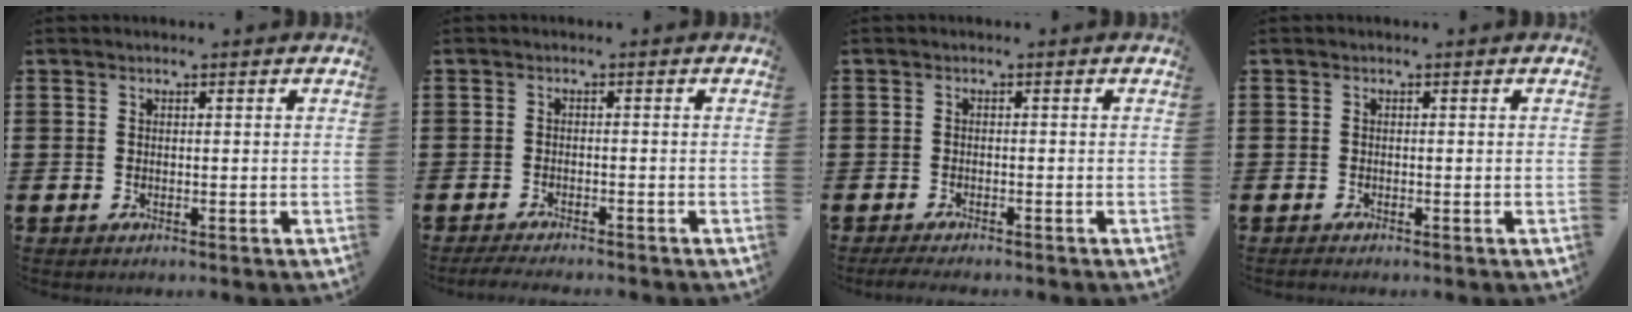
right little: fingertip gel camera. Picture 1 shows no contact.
{"total": 1.5, "force": [-1.4, 0.0, 0.5], "torque": [-0.009, 0.002, -0.029]}
{"total": 1.2, "force": [-1.1, 0.1, 0.6], "torque": [-0.011, -0.001, -0.021]}
{"total": 0.0}